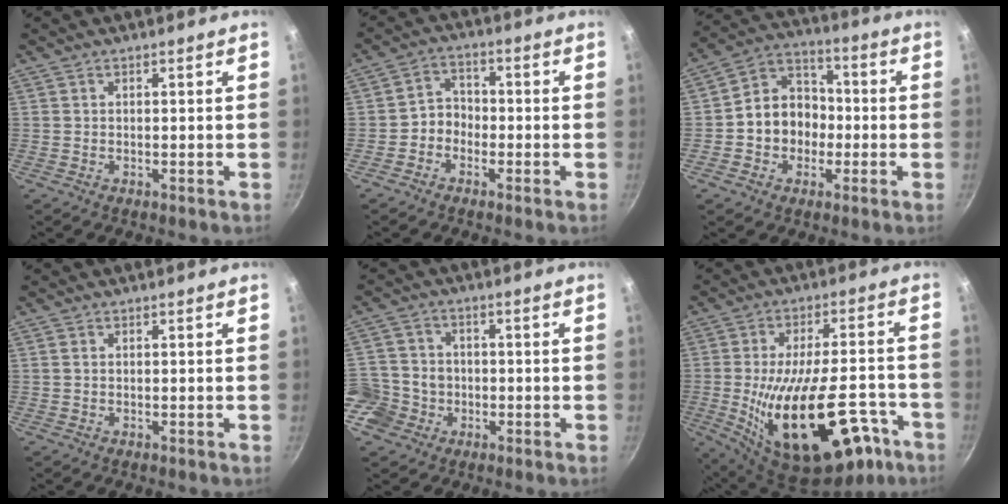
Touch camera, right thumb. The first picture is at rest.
{"total": 5.0, "force": [-1.8, 4.3, 2.0], "torque": [0.002, 0.026, -0.039]}
{"total": 11.7, "force": [-1.8, 9.9, 5.8], "torque": [-0.054, 0.039, -0.044]}
{"total": 0.7, "force": [0.1, 0.5, 0.5], "torque": [-0.008, 0.002, 0.002]}
{"total": 10.0, "force": [-3.3, 8.9, 3.3], "torque": [-0.042, 0.032, -0.069]}
{"total": 26.3, "force": [-9.9, 12.4, 21.0], "torque": [-0.304, 0.028, -0.128]}